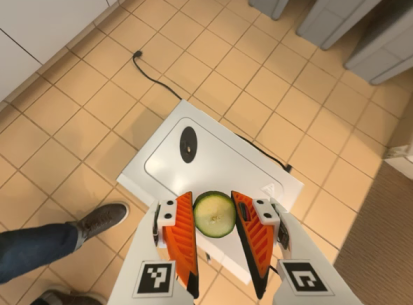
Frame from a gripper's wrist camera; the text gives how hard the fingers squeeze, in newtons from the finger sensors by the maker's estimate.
{"total": 6.3, "left": 6.0, "right": 6.6}